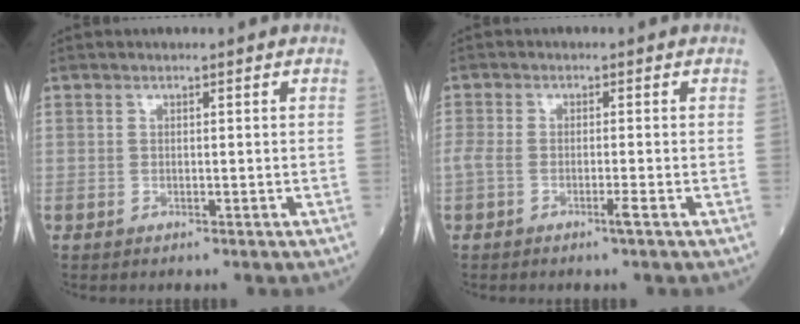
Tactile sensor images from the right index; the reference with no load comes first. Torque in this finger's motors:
{"motor_torque": [1.17, -0.27, 0.56, 0.21]}